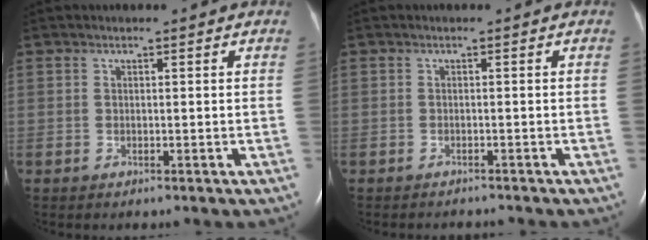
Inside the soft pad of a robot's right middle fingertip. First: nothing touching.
{"total": 2.8, "force": [-2.7, 0.5, 0.5], "torque": [-0.007, -0.005, -0.033]}